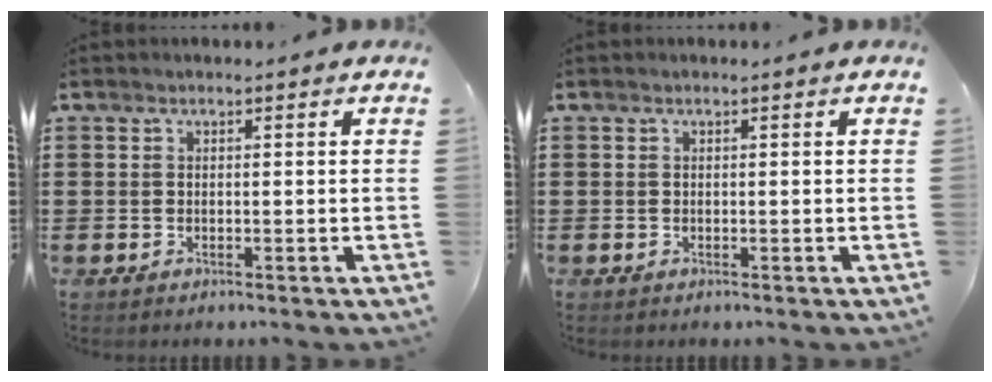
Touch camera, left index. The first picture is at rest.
{"total": 0.0}